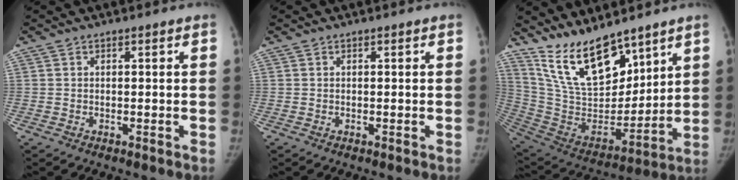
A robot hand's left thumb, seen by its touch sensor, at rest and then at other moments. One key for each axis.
{"total": 0.0}
{"total": 18.6, "fx": 13.8, "fy": 7.5, "fz": 10.1, "tx": -0.135, "ty": -0.083, "tz": 0.270}